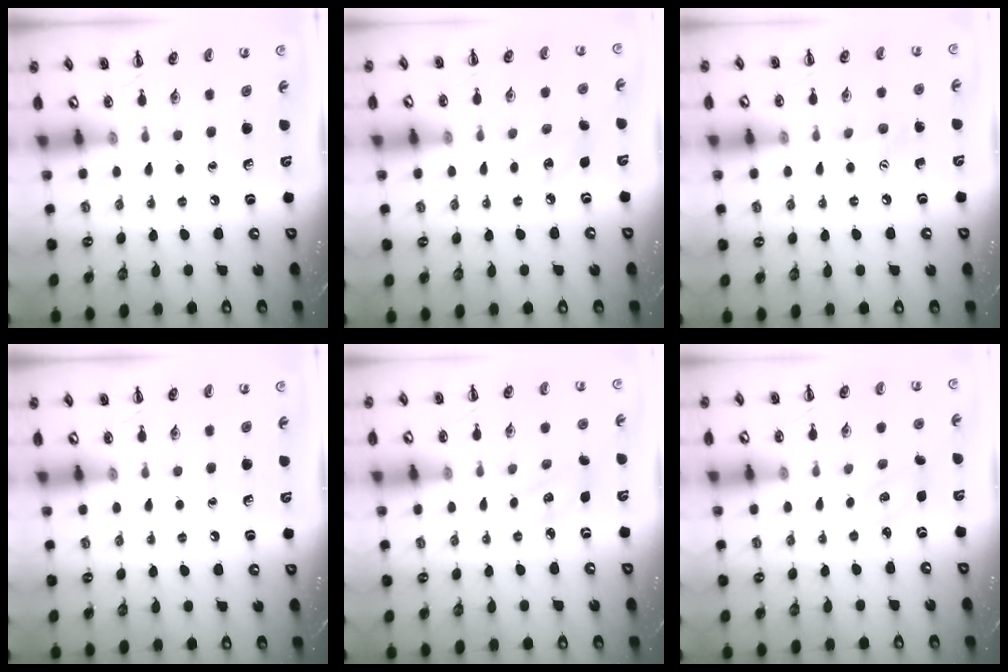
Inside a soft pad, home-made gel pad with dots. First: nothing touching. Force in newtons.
{"total": 6.3, "press": 6.1, "slide": 1.6}
{"total": 6.8, "press": 6.6, "slide": 1.7}
{"total": 0.0}
{"total": 3.6, "press": 3.5, "slide": 0.9}
{"total": 2.2, "press": 2.1, "slide": 0.6}